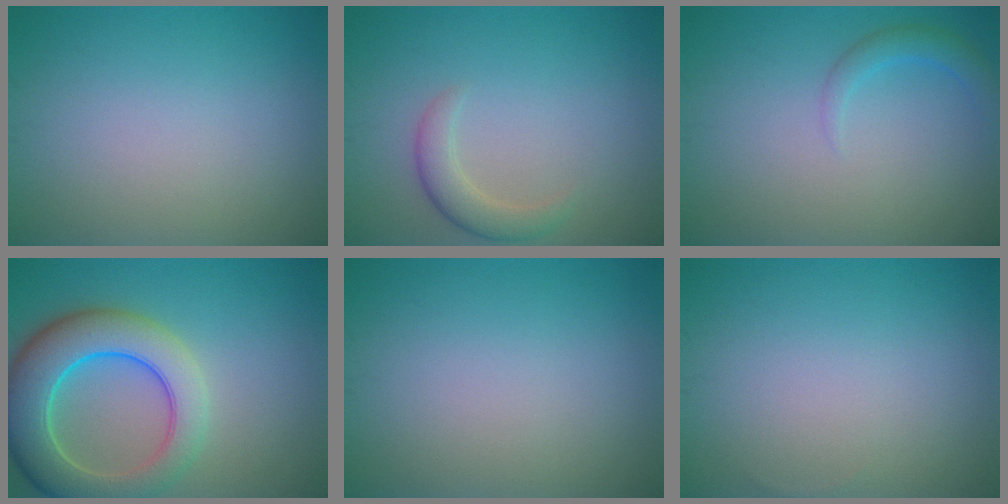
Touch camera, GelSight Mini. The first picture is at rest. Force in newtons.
{"total": 2.5, "press": 2.5, "slide": 0.2}
{"total": 1.8, "press": 1.8, "slide": 0.2}
{"total": 8.9, "press": 8.8, "slide": 0.7}
{"total": 0.0}
{"total": 0.0}